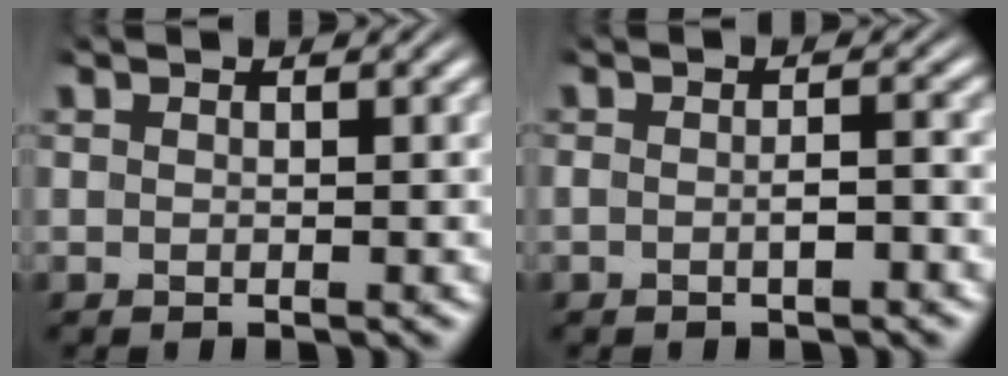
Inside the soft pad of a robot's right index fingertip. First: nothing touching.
{"total": 1.9, "force": [-1.0, 1.1, 1.1], "torque": [-0.026, 0.006, -0.024]}